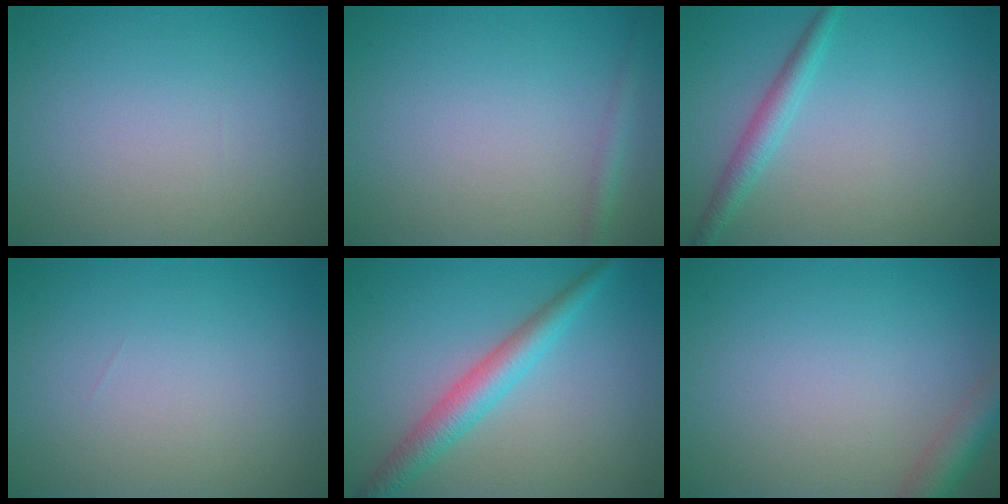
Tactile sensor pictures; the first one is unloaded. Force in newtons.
{"total": 1.3, "press": 1.3, "slide": 0.0}
{"total": 2.2, "press": 2.2, "slide": 0.0}
{"total": 0.0}
{"total": 3.9, "press": 3.9, "slide": 0.2}
{"total": 2.9, "press": 2.9, "slide": 0.2}